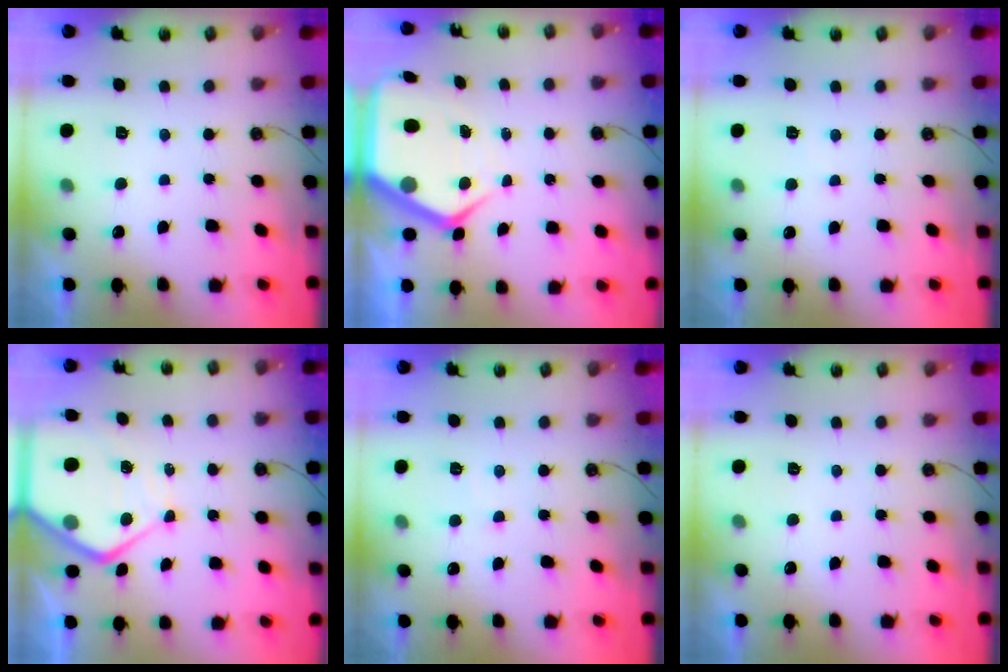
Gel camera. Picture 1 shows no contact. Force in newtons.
{"total": 7.8, "press": 7.8, "slide": 0.7}
{"total": 3.0, "press": 2.9, "slide": 0.4}
{"total": 10.3, "press": 10.2, "slide": 1.0}
{"total": 5.3, "press": 5.3, "slide": 0.8}
{"total": 0.0}